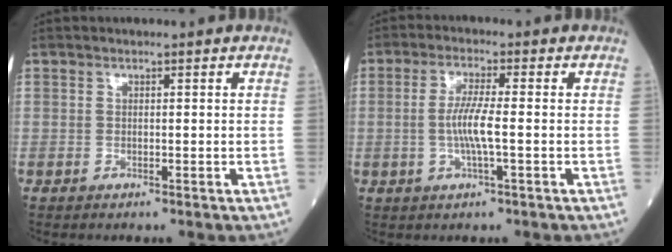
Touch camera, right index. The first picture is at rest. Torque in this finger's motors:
{"motor_torque": [0.98, -0.05, 0.46, 0.14]}